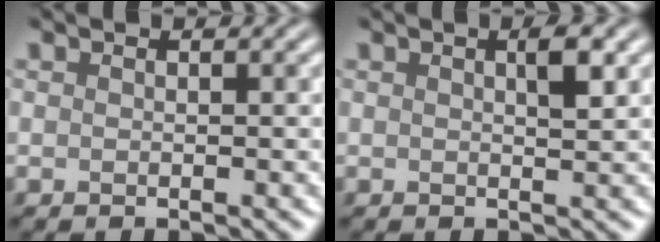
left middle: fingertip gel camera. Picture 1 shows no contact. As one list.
[{"total": 1.9, "force": [0.8, 0.3, 1.7], "torque": [-0.022, 0.003, 0.010]}]